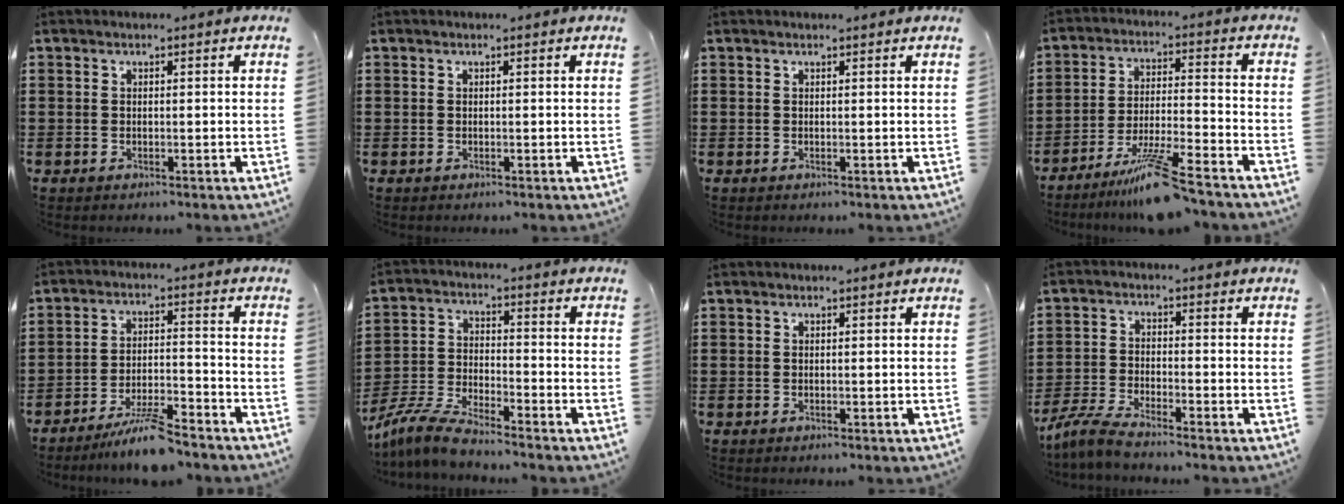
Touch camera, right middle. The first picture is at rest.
{"total": 0.0}
{"total": 0.0}
{"total": 9.4, "force": [-7.7, -0.1, 5.4], "torque": [-0.096, -0.005, -0.145]}
{"total": 6.7, "force": [-5.9, 0.2, 3.1], "torque": [-0.069, -0.010, -0.113]}
{"total": 6.9, "force": [-6.4, 0.4, 2.4], "torque": [-0.062, -0.003, -0.125]}
{"total": 0.0}
{"total": 4.3, "force": [-3.9, 0.1, 1.8], "torque": [-0.060, -0.014, -0.082]}